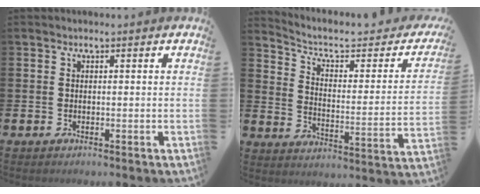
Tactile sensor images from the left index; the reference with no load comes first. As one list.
[{"total": 6.1, "force": [4.6, 2.3, 3.2], "torque": [-0.082, -0.032, 0.070]}]